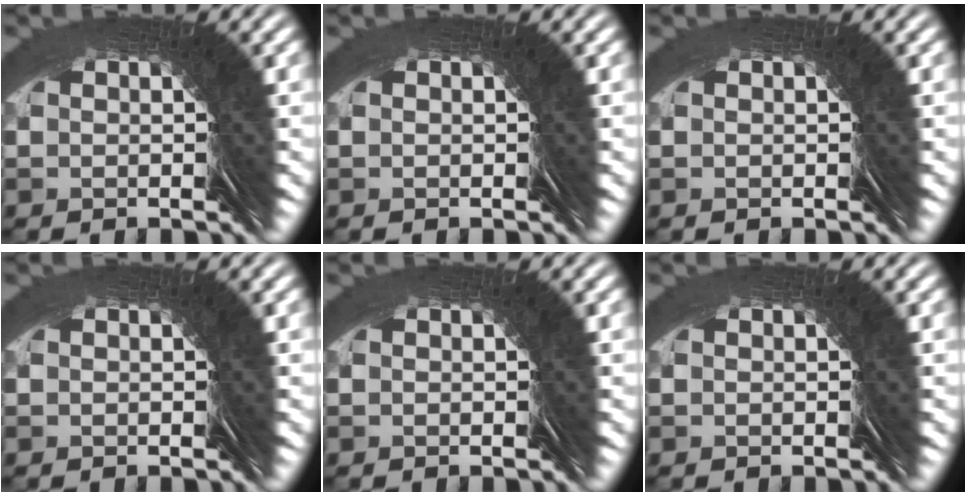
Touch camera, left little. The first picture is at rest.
{"total": 0.0}
{"total": 0.0}
{"total": 0.0}
{"total": 0.0}
{"total": 0.0}